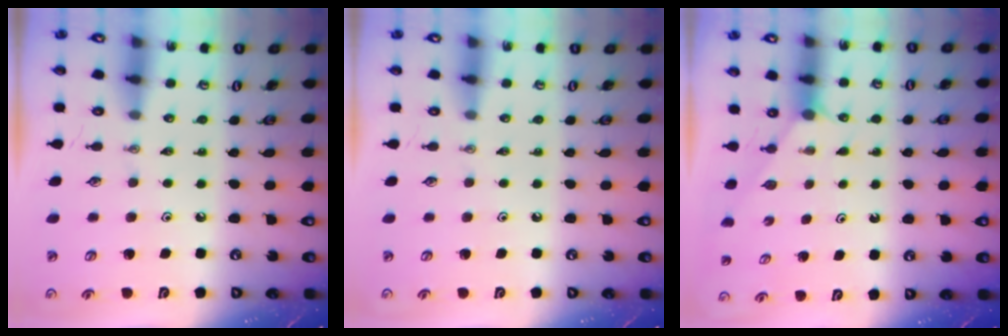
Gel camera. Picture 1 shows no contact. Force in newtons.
{"total": 0.0}
{"total": 1.1, "press": 1.1, "slide": 0.2}